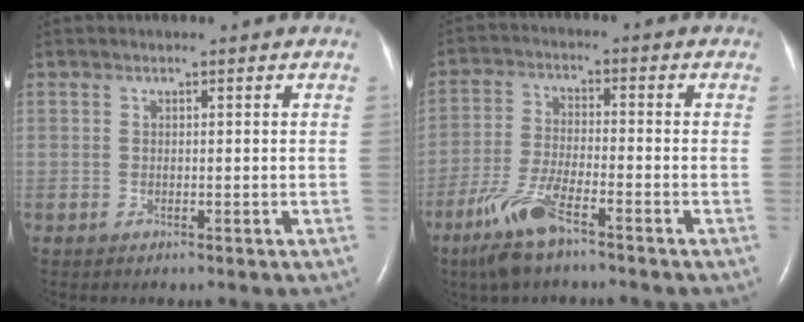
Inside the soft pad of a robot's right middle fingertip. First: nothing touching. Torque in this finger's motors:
{"motor_torque": [1.09, -1.05, 0.17, 0.11]}